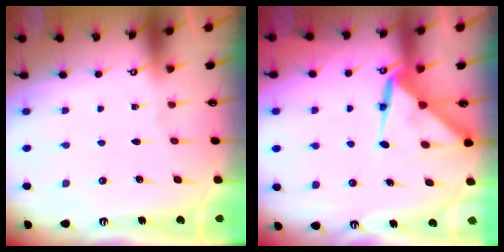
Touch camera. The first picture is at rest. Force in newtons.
{"total": 8.9, "press": 8.9, "slide": 0.8}